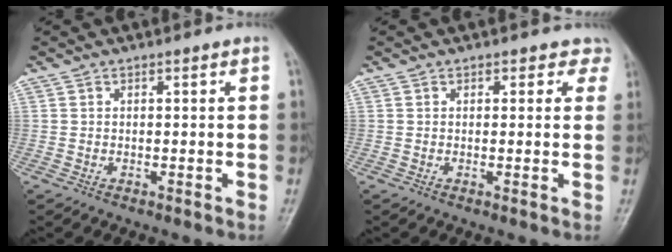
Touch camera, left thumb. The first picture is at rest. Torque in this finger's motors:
{"motor_torque": [-0.06, -0.04, -0.19, -0.20, 0.01]}